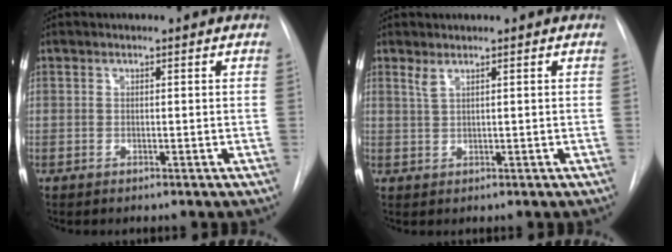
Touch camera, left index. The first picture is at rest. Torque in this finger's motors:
{"motor_torque": [0.07, -0.09, 0.02, 0.04]}